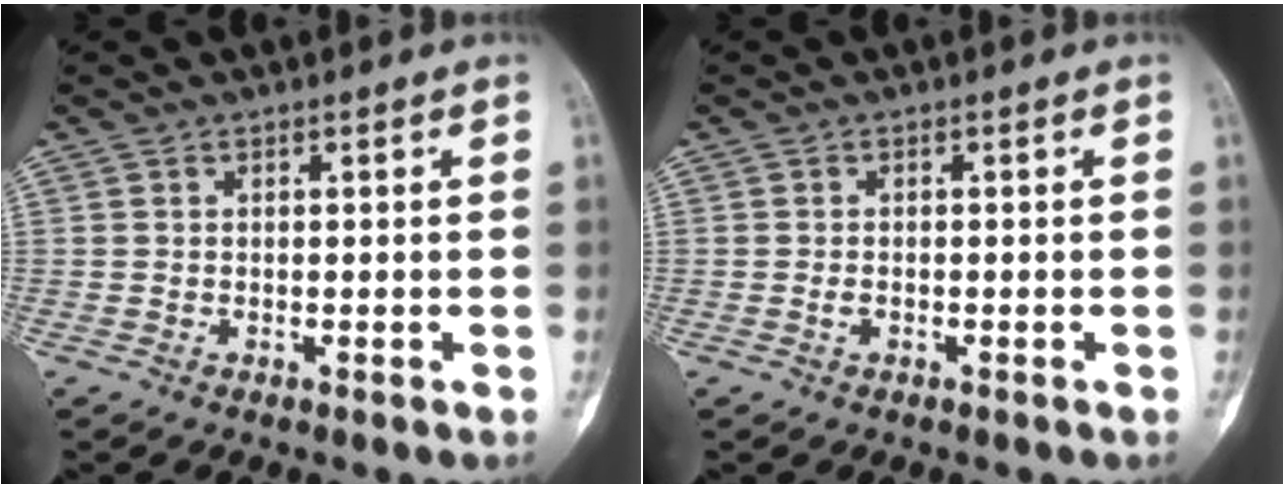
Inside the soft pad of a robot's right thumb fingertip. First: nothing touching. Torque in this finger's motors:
{"motor_torque": [0.24, 0.05, 0.12, -0.30, 0.00]}